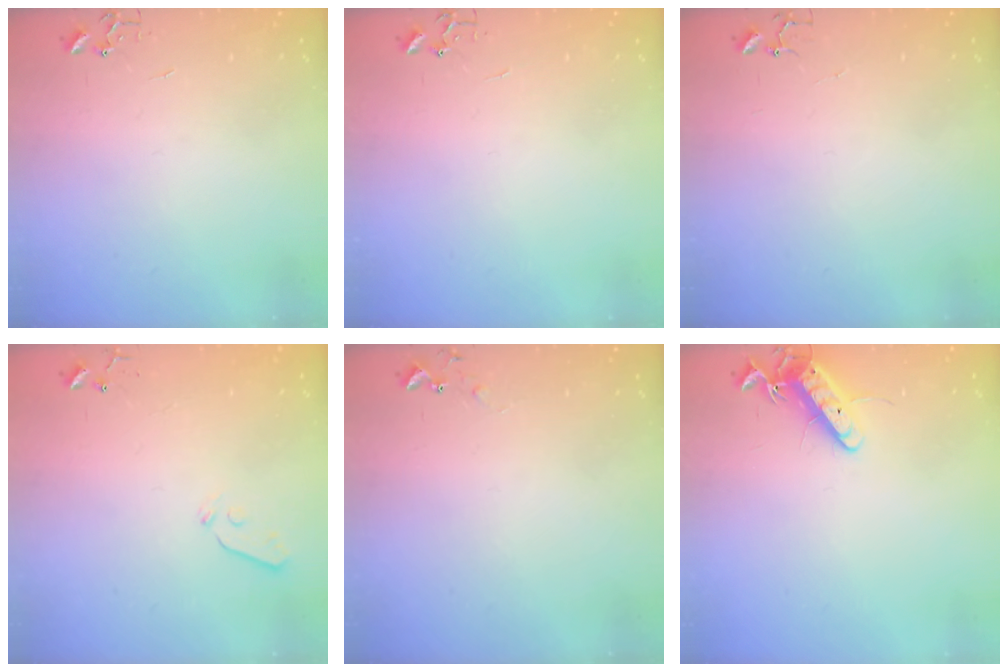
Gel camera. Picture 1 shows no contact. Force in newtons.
{"total": 0.0}
{"total": 3.7, "press": 3.7, "slide": 0.3}
{"total": 3.7, "press": 3.6, "slide": 0.6}
{"total": 5.0, "press": 5.0, "slide": 0.5}
{"total": 11.4, "press": 11.4, "slide": 0.9}